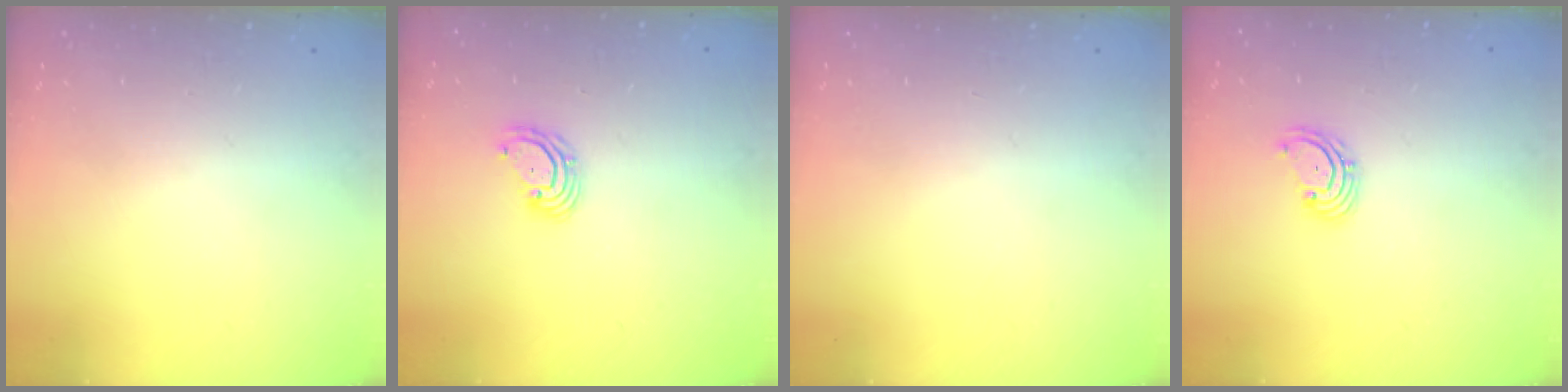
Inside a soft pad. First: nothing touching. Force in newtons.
{"total": 5.1, "press": 5.0, "slide": 0.6}
{"total": 0.0}
{"total": 2.7, "press": 2.7, "slide": 0.6}